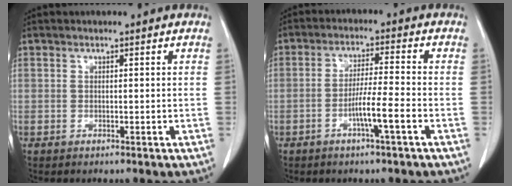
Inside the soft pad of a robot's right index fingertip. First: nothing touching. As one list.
[{"total": 5.7, "force": [-2.4, -0.5, 5.2], "torque": [-0.096, -0.001, -0.044]}]